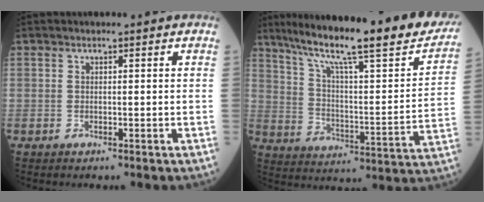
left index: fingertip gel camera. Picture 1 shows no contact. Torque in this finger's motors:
{"motor_torque": [1.07, -1.07, 0.70, 0.19]}